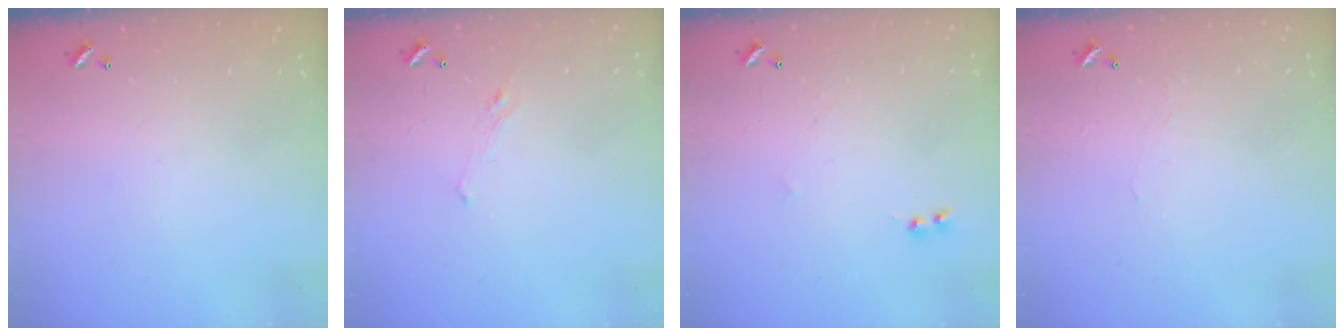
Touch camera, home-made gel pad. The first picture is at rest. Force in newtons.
{"total": 0.8, "press": 0.1, "slide": 0.8}
{"total": 1.1, "press": 0.9, "slide": 0.6}
{"total": 0.9, "press": 0.7, "slide": 0.4}